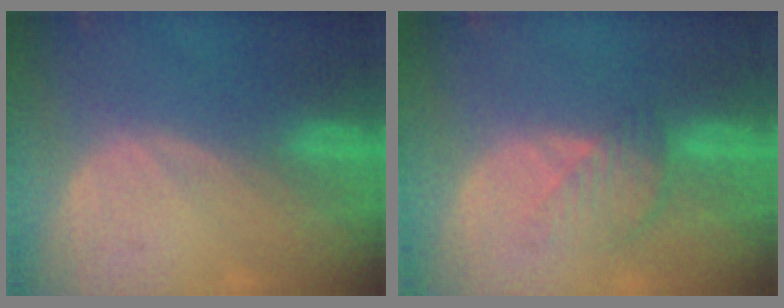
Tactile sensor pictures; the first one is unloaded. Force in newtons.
{"total": 4.5, "press": 4.0, "slide": 2.1}